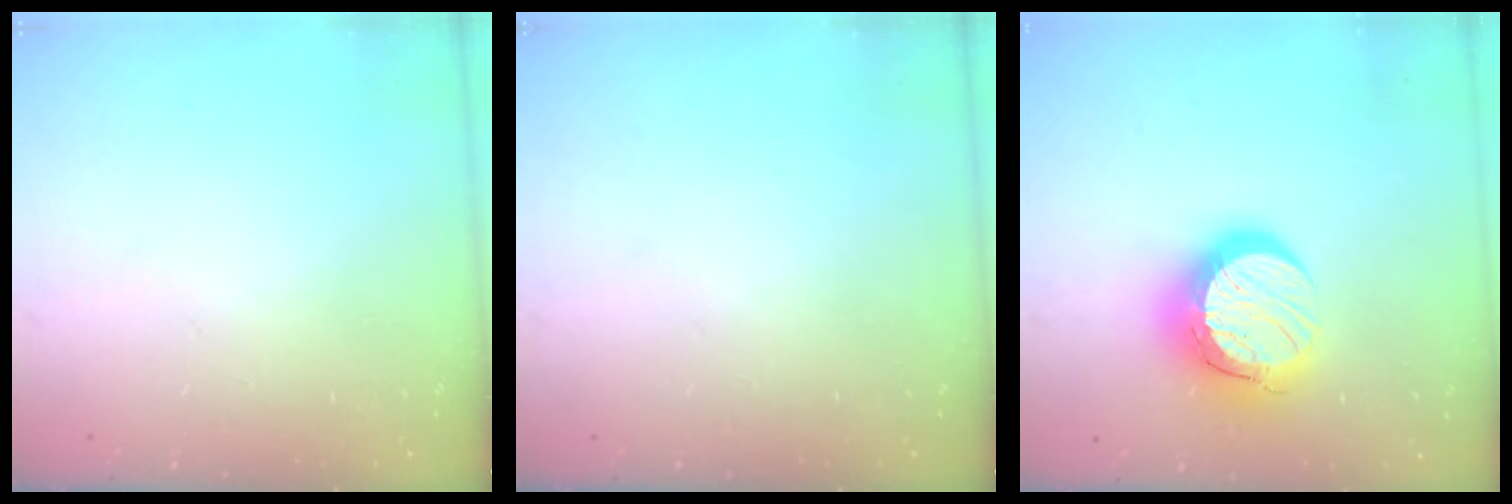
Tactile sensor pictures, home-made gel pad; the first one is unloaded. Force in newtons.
{"total": 0.0}
{"total": 15.8, "press": 15.8, "slide": 1.1}